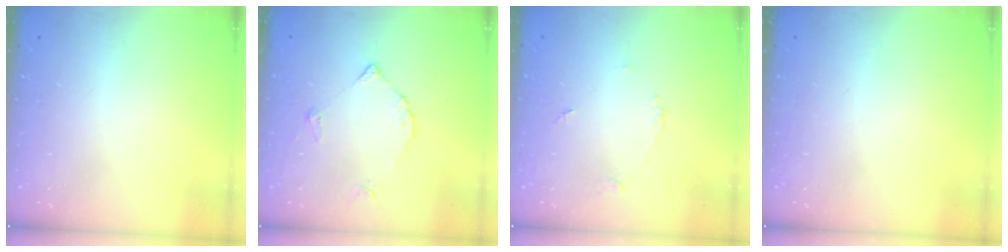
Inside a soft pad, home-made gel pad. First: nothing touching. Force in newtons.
{"total": 3.7, "press": 3.7, "slide": 0.4}
{"total": 2.7, "press": 2.7, "slide": 0.4}
{"total": 0.0}